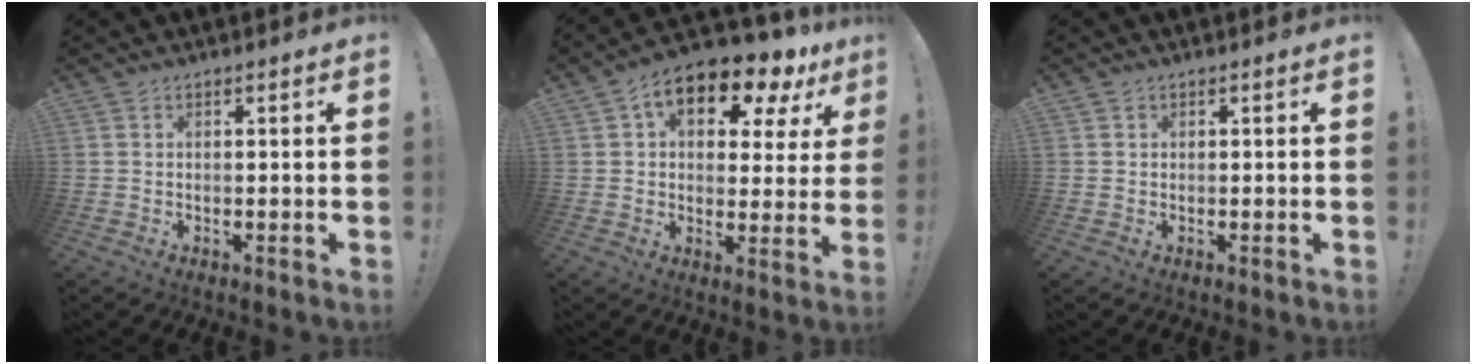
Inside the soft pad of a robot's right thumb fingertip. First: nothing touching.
{"total": 12.9, "force": [7.2, 6.9, 8.3], "torque": [-0.121, -0.042, 0.123]}
{"total": 0.6, "force": [0.4, 0.5, -0.1], "torque": [0.010, -0.002, 0.006]}